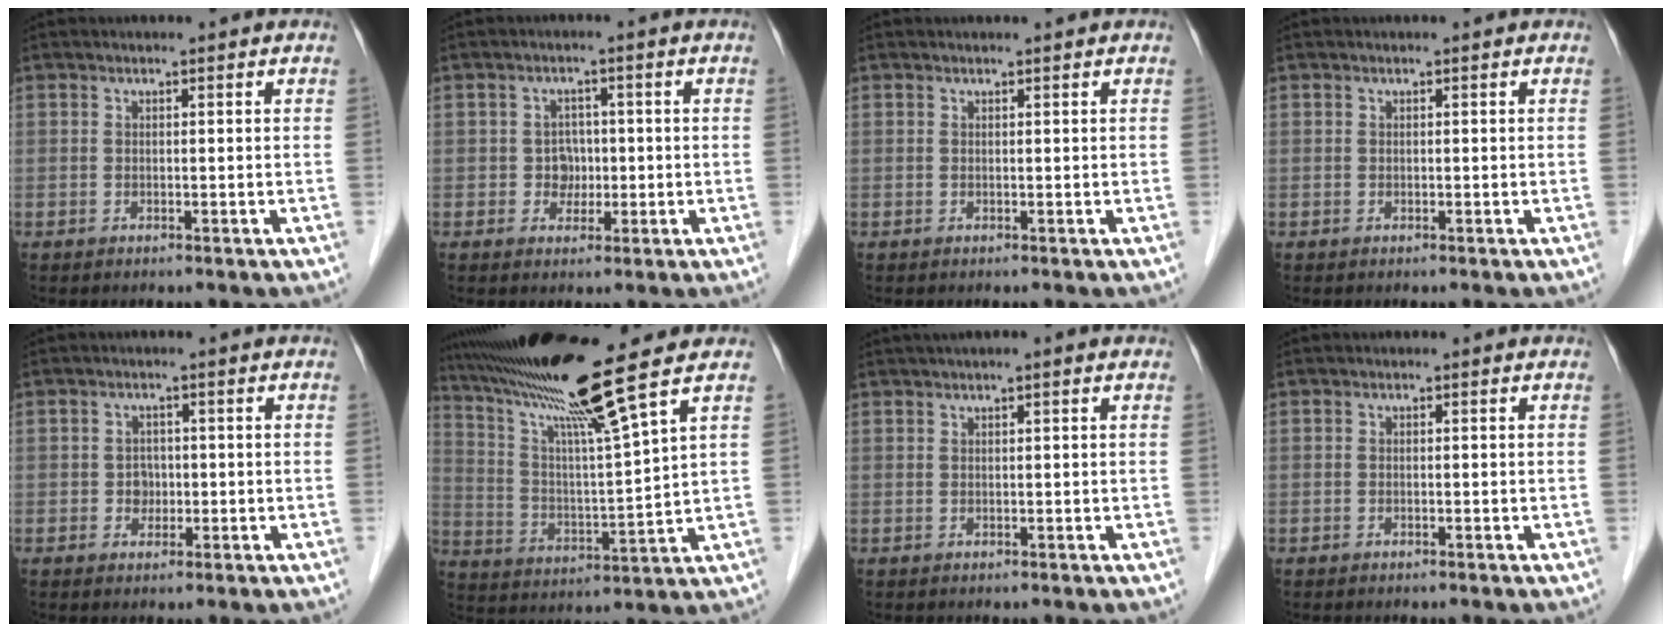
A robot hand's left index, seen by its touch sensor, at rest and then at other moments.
{"total": 2.9, "force": [-0.2, 2.7, 1.0], "torque": [-0.008, 0.010, 0.001]}
{"total": 0.8, "force": [0.8, -0.1, 0.2], "torque": [0.003, 0.008, 0.016]}
{"total": 0.0}
{"total": 2.1, "force": [-0.2, 1.9, 0.9], "torque": [-0.007, 0.006, 0.000]}
{"total": 15.0, "force": [11.6, -3.1, 9.0], "torque": [-0.153, -0.010, 0.214]}
{"total": 3.4, "force": [2.4, -0.1, 2.5], "torque": [-0.040, 0.027, 0.042]}
{"total": 0.0}